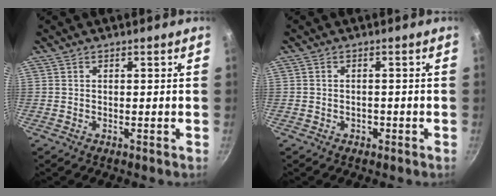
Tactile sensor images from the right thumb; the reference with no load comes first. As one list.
[{"total": 1.3, "force": [-0.6, 1.0, 0.6], "torque": [-0.004, 0.007, -0.005]}]